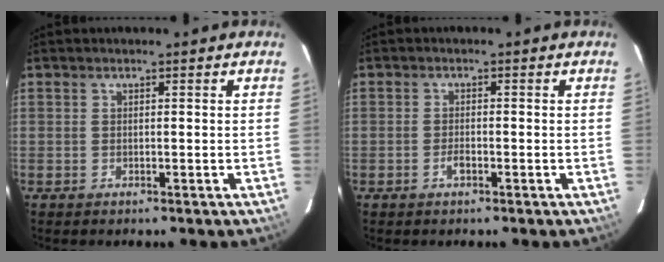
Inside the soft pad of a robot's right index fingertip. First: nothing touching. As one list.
[{"total": 1.6, "force": [-0.9, 0.8, 1.1], "torque": [-0.024, 0.000, -0.017]}]